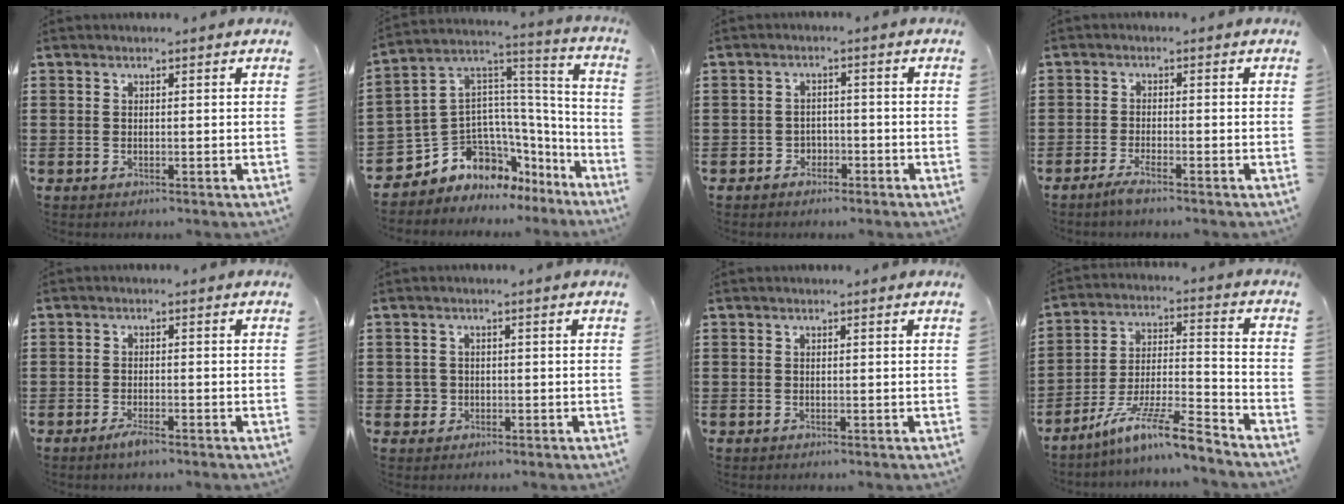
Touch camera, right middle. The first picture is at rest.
{"total": 7.8, "force": [-4.7, 5.9, 2.1], "torque": [-0.086, -0.027, -0.092]}
{"total": 2.2, "force": [-1.8, 1.3, 0.0], "torque": [-0.010, 0.001, -0.041]}
{"total": 2.1, "force": [-1.7, -0.2, 1.2], "torque": [-0.026, -0.001, -0.033]}
{"total": 2.1, "force": [-1.5, 0.2, 1.5], "torque": [-0.031, -0.004, -0.029]}
{"total": 2.0, "force": [-0.4, 2.0, 0.2], "torque": [-0.012, 0.006, -0.013]}
{"total": 0.0}
{"total": 10.7, "force": [-8.8, 0.6, 6.0], "torque": [-0.108, 0.011, -0.172]}